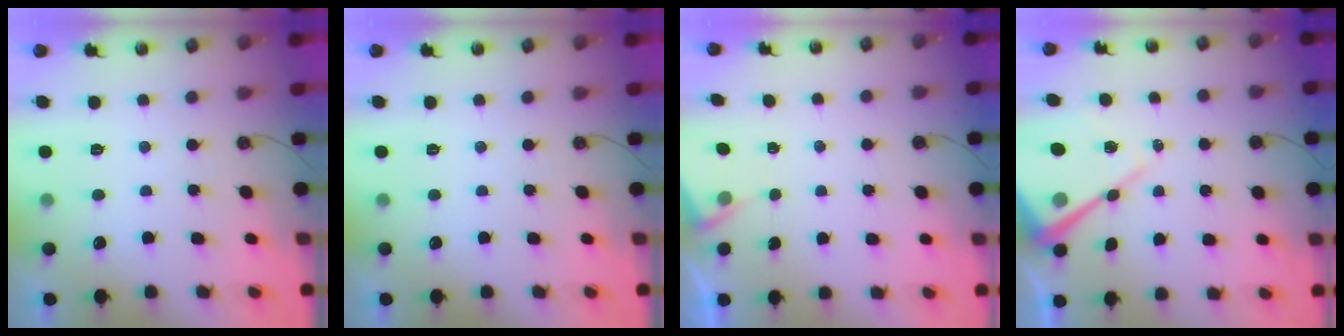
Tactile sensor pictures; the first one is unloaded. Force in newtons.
{"total": 0.0}
{"total": 2.6, "press": 2.6, "slide": 0.4}
{"total": 12.8, "press": 12.8, "slide": 1.3}